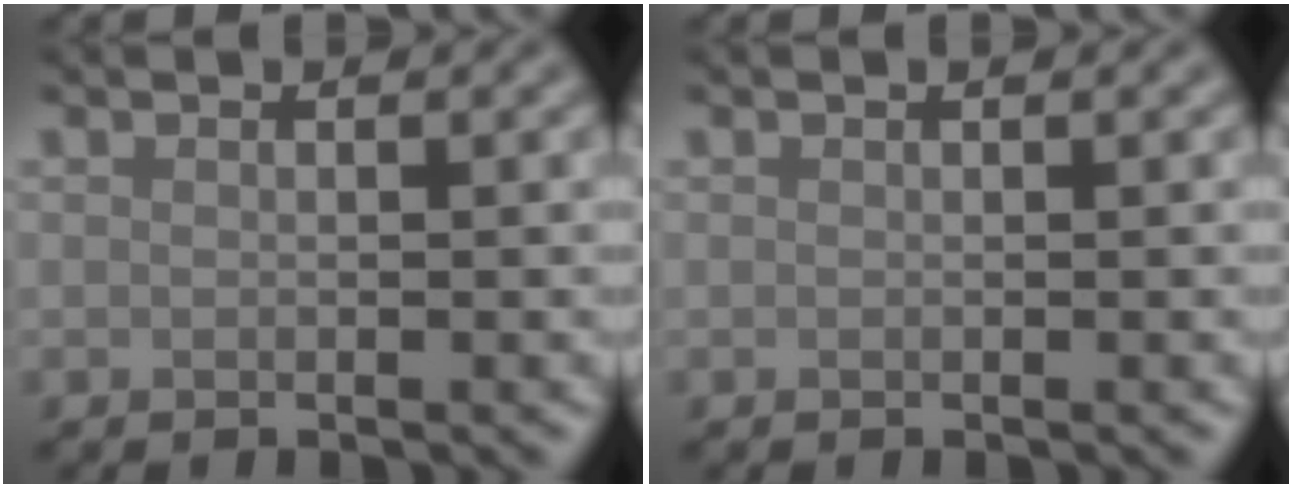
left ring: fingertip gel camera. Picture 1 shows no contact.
{"total": 0.0}